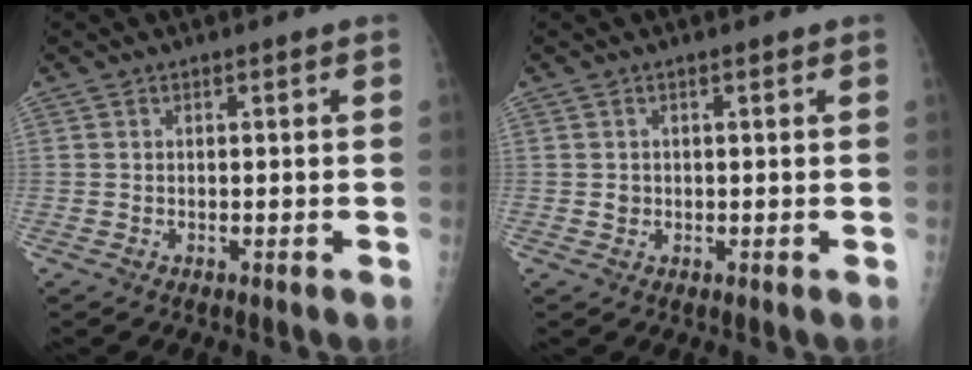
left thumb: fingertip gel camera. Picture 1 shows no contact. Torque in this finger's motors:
{"motor_torque": [-0.14, 0.05, -0.09, -0.06, 0.00]}